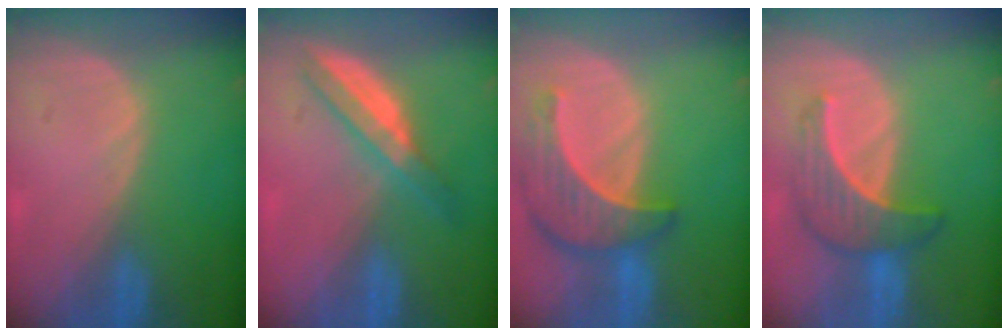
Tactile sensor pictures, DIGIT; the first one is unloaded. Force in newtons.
{"total": 6.0, "press": 5.2, "slide": 3.0}
{"total": 8.6, "press": 7.9, "slide": 3.3}
{"total": 6.5, "press": 6.4, "slide": 1.0}